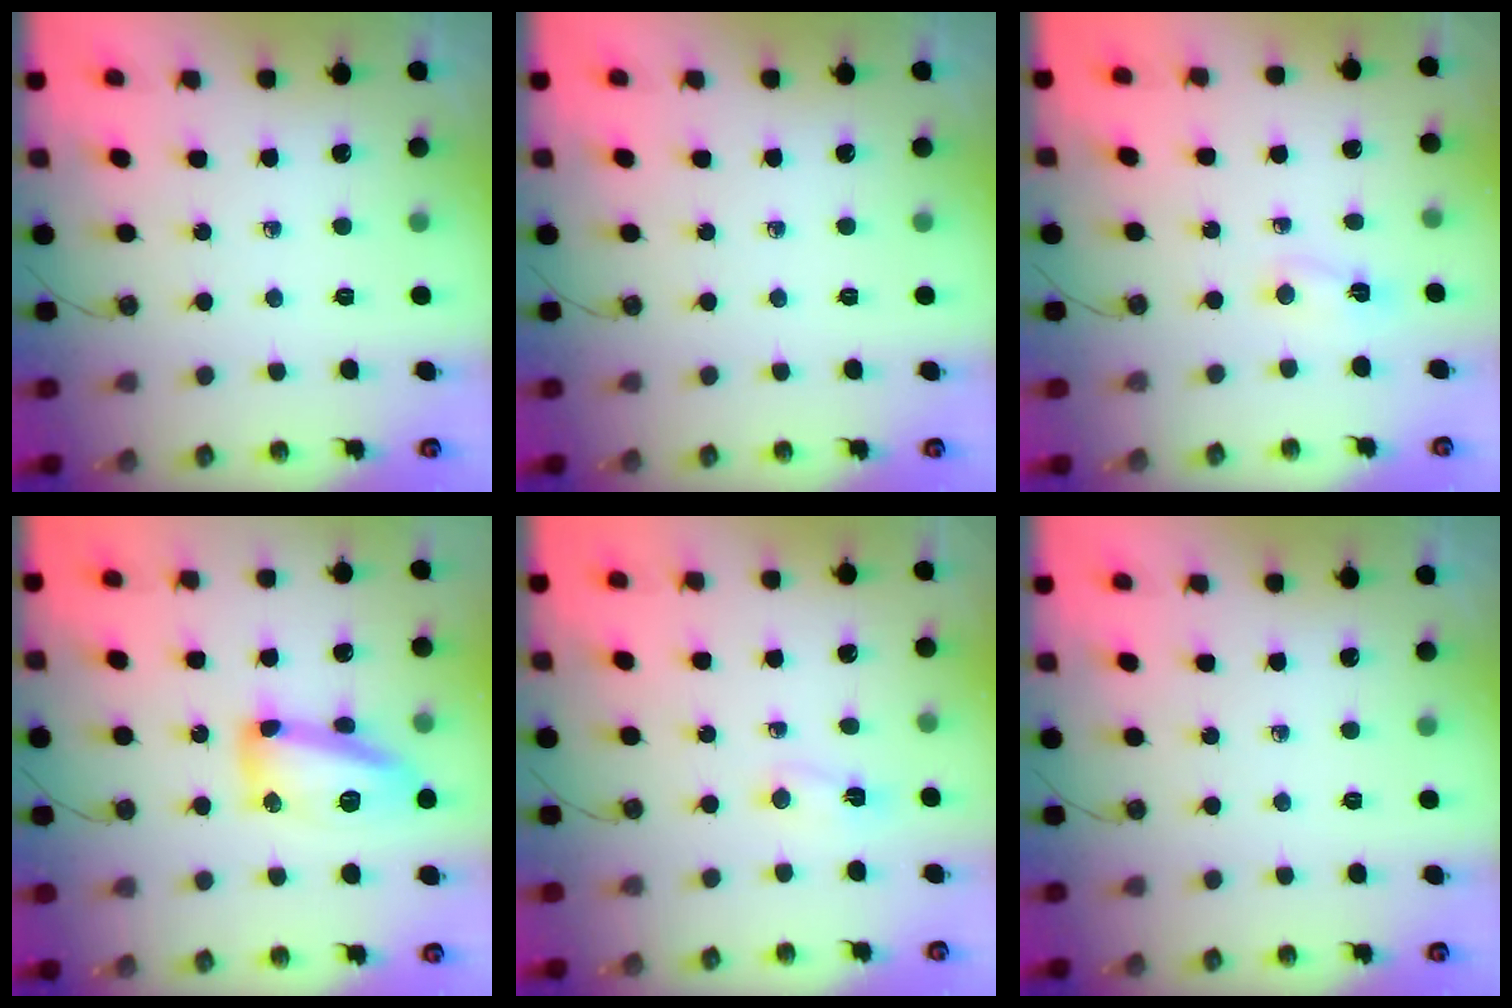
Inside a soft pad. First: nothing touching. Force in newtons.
{"total": 0.0}
{"total": 2.1, "press": 2.0, "slide": 0.5}
{"total": 14.0, "press": 13.9, "slide": 1.1}
{"total": 2.4, "press": 2.4, "slide": 0.5}
{"total": 0.0}